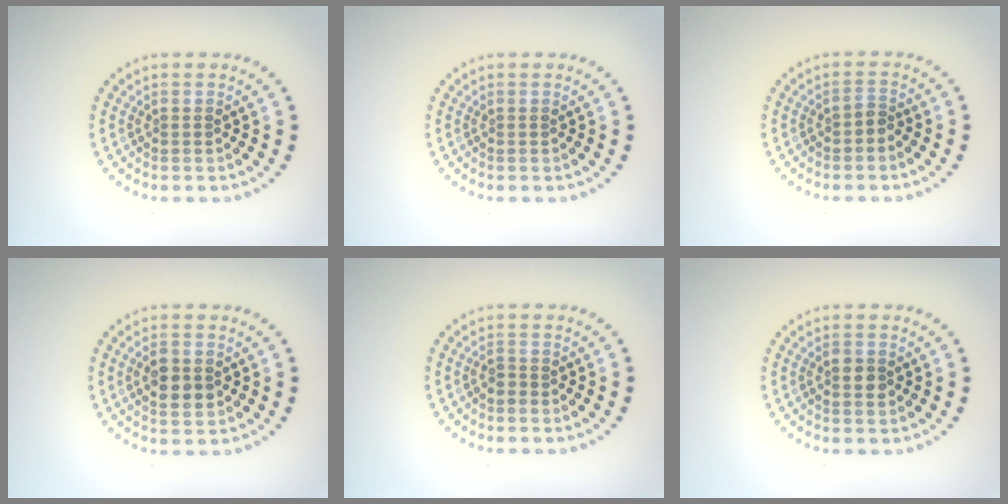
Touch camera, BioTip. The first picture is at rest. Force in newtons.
{"total": 0.0}
{"total": 1.0, "press": 0.8, "slide": 0.6}
{"total": 3.2, "press": 3.2, "slide": 0.2}
{"total": 0.7, "press": 0.4, "slide": 0.5}
{"total": 1.9, "press": 1.9, "slide": 0.1}